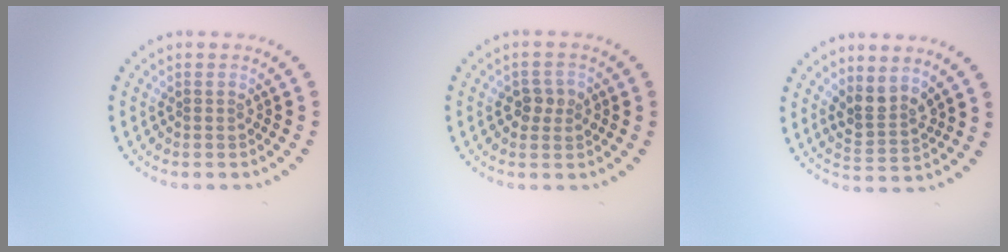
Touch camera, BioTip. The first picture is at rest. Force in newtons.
{"total": 1.8, "press": 1.7, "slide": 0.2}
{"total": 2.9, "press": 2.4, "slide": 1.6}